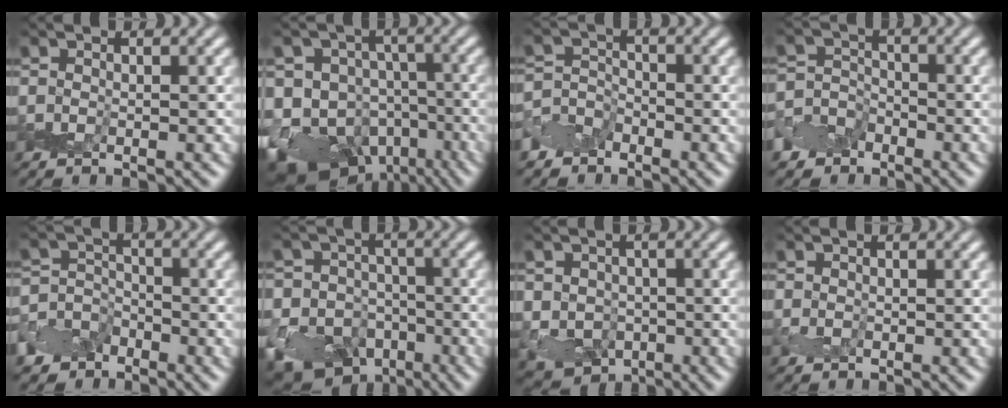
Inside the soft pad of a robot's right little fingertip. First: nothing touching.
{"total": 15.2, "force": [-8.0, 11.7, 5.6], "torque": [-0.108, -0.020, -0.124]}
{"total": 2.2, "force": [-1.5, 1.6, 0.4], "torque": [-0.008, 0.001, -0.035]}
{"total": 2.8, "force": [-1.6, 2.2, 0.7], "torque": [-0.012, -0.002, -0.036]}
{"total": 3.9, "force": [-2.2, 3.0, 1.0], "torque": [-0.008, 0.007, -0.042]}
{"total": 17.0, "force": [-9.8, 13.1, 4.7], "torque": [-0.100, -0.054, -0.167]}
{"total": 8.1, "force": [-2.9, 6.9, 2.9], "torque": [-0.036, -0.024, -0.068]}
{"total": 0.6, "force": [0.0, 0.6, 0.2], "torque": [-0.003, 0.001, 0.002]}